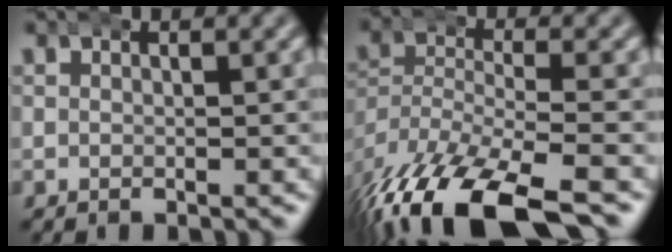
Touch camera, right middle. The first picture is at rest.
{"total": 10.2, "force": [-7.2, 4.2, 5.8], "torque": [-0.142, -0.050, -0.095]}